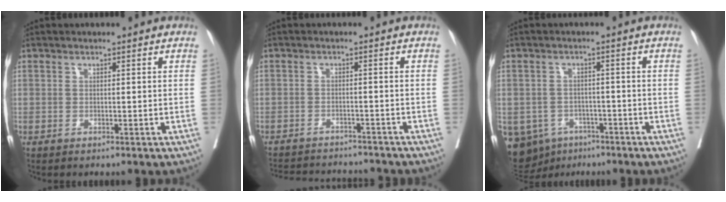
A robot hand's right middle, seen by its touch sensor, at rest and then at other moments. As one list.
[{"total": 11.0, "force": [-10.5, 2.2, 2.6], "torque": [-0.047, 0.006, -0.136]}, {"total": 12.7, "force": [-6.6, 10.0, 4.1], "torque": [-0.117, 0.007, -0.081]}]